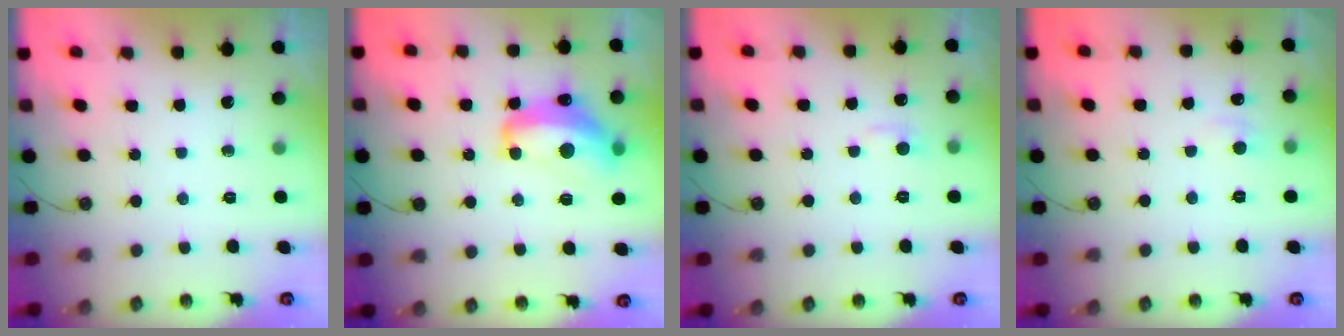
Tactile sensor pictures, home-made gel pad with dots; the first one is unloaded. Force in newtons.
{"total": 8.8, "press": 8.7, "slide": 1.0}
{"total": 1.5, "press": 1.3, "slide": 0.8}
{"total": 0.8, "press": 0.5, "slide": 0.6}